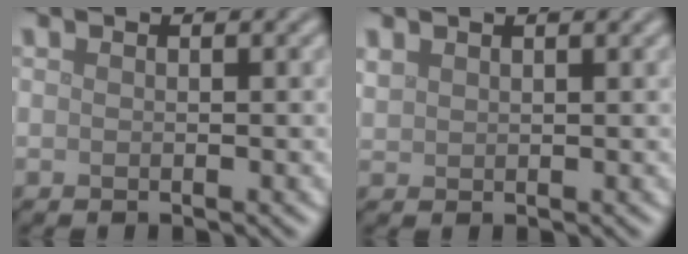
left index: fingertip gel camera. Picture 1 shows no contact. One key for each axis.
{"total": 1.5, "fx": 1.1, "fy": 0.8, "fz": 0.5, "tx": -0.013, "ty": 0.003, "tz": 0.025}